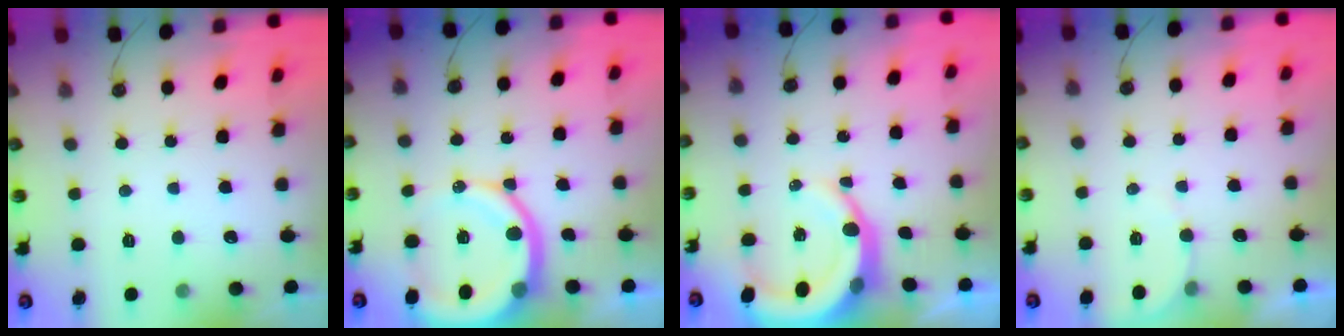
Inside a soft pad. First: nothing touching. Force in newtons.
{"total": 13.6, "press": 13.5, "slide": 1.6}
{"total": 9.4, "press": 9.3, "slide": 1.2}
{"total": 2.8, "press": 2.8, "slide": 0.3}